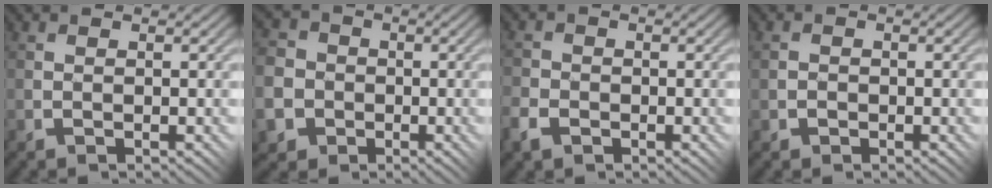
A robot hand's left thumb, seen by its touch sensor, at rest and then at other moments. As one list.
[{"total": 9.9, "force": [-3.2, 9.1, 2.1], "torque": [-0.099, -0.039, -0.071]}, {"total": 3.7, "force": [-2.1, 2.6, 1.5], "torque": [-0.043, -0.006, -0.048]}, {"total": 1.5, "force": [-0.5, 1.4, 0.1], "torque": [-0.002, 0.004, -0.015]}]